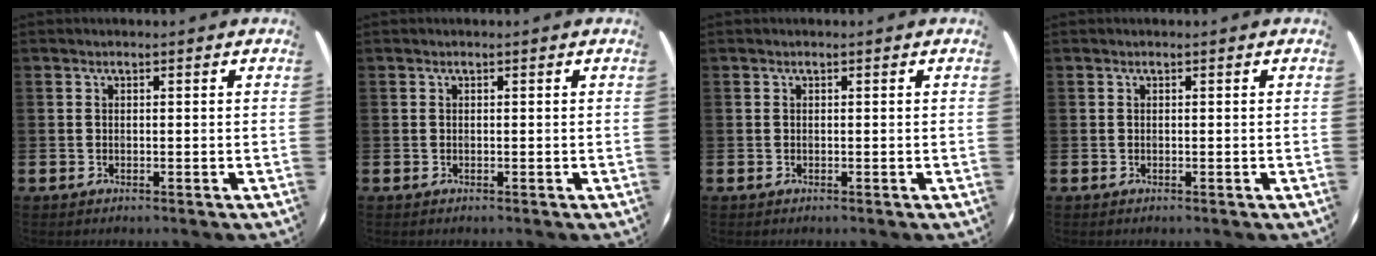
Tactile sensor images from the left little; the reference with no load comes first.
{"total": 0.0}
{"total": 0.0}
{"total": 0.0}